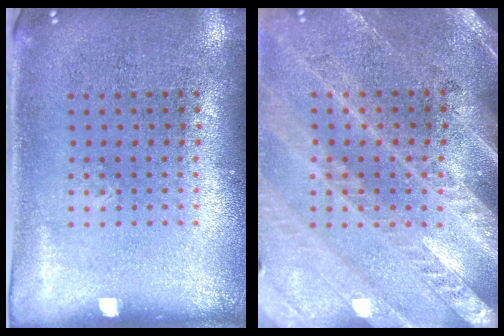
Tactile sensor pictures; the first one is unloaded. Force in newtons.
{"total": 2.9, "press": 2.7, "slide": 1.1}